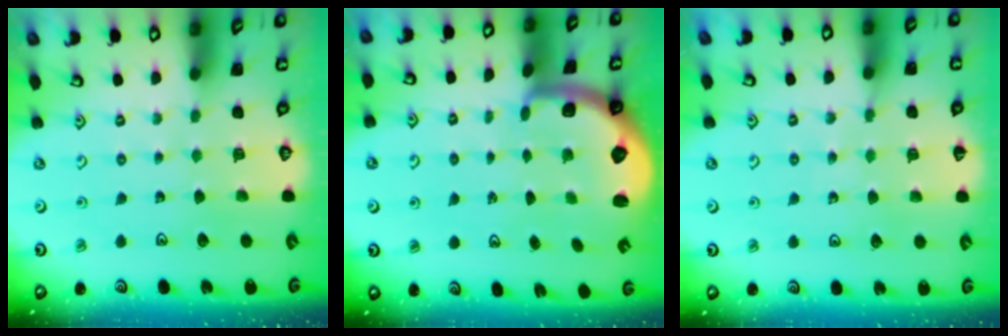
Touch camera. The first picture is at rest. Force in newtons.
{"total": 1.7, "press": 1.7, "slide": 0.4}
{"total": 4.1, "press": 4.0, "slide": 1.1}